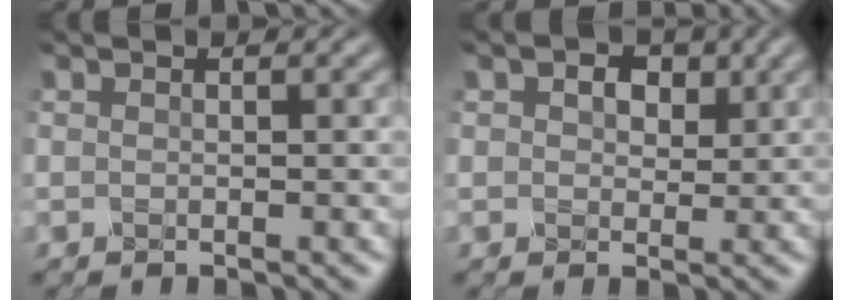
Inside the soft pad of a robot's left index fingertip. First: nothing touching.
{"total": 4.0, "force": [1.8, 2.8, 2.3], "torque": [-0.045, 0.002, 0.014]}